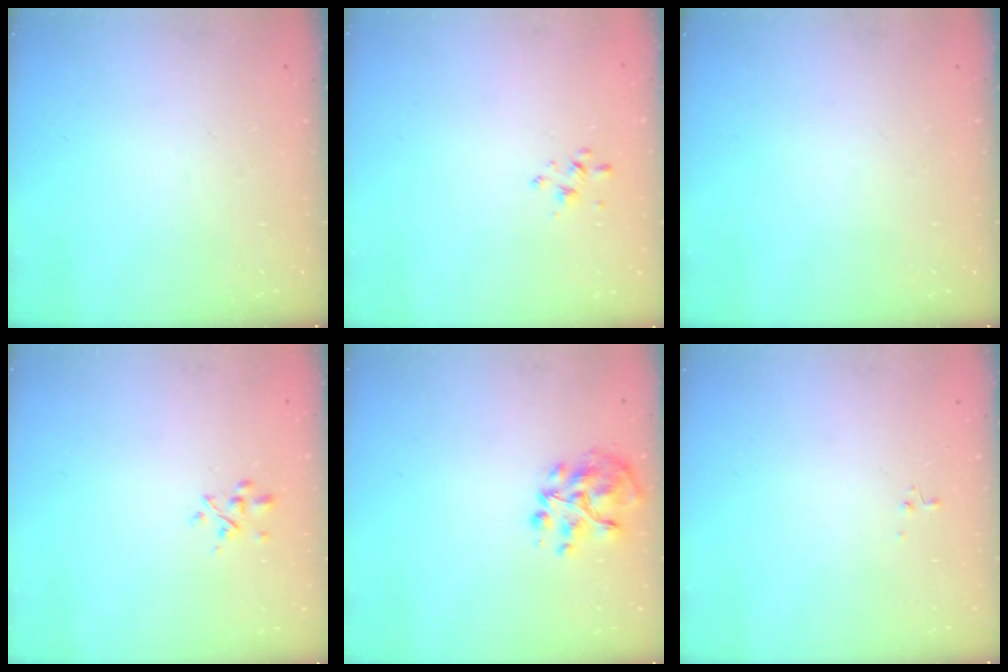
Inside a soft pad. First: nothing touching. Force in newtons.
{"total": 2.1, "press": 2.0, "slide": 0.6}
{"total": 0.0}
{"total": 2.5, "press": 2.4, "slide": 0.8}
{"total": 8.2, "press": 8.1, "slide": 1.2}
{"total": 0.9, "press": 0.8, "slide": 0.3}